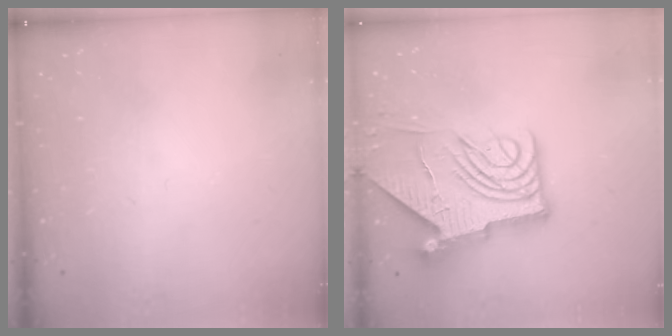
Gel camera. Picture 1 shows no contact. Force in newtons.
{"total": 14.5, "press": 14.4, "slide": 1.3}